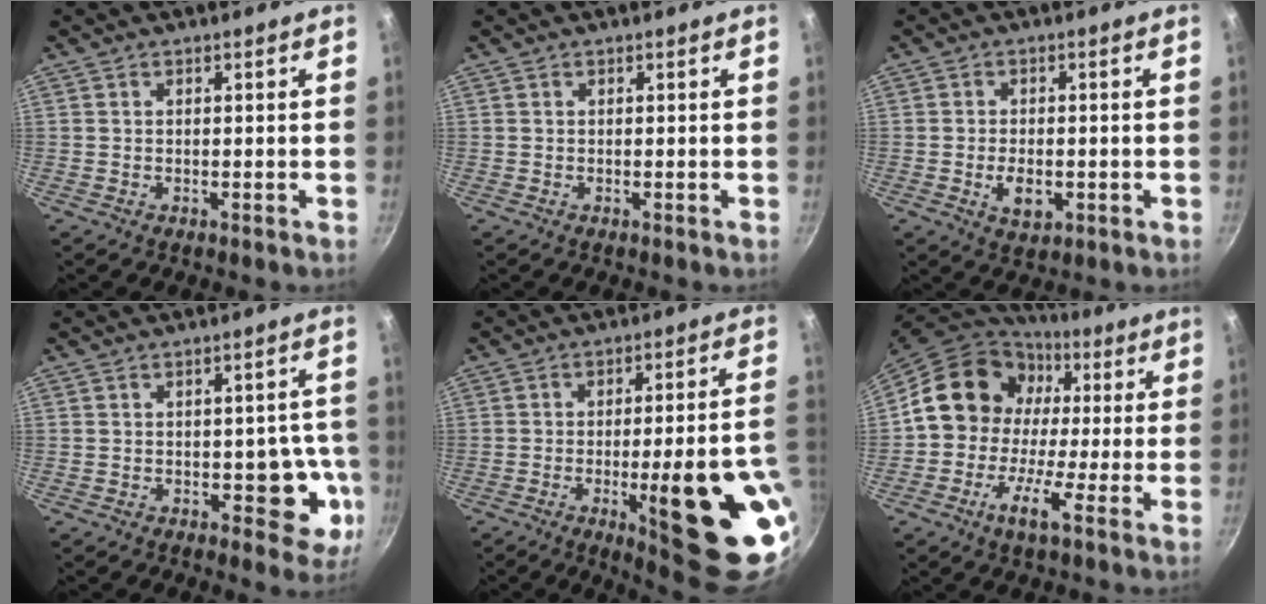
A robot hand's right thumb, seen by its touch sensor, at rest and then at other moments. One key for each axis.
{"total": 0.0}
{"total": 5.1, "fx": -1.3, "fy": 3.1, "fz": 3.9, "tx": -0.061, "ty": 0.001, "tz": -0.016}
{"total": 8.8, "fx": -2.3, "fy": 5.1, "fz": 6.7, "tx": -0.019, "ty": 0.013, "tz": -0.027}
{"total": 22.7, "fx": -6.5, "fy": 5.4, "fz": 21.1, "tx": -0.247, "ty": 0.014, "tz": -0.077}
{"total": 16.0, "fx": 0.6, "fy": 12.1, "fz": 10.4, "tx": -0.160, "ty": 0.045, "tz": -0.013}